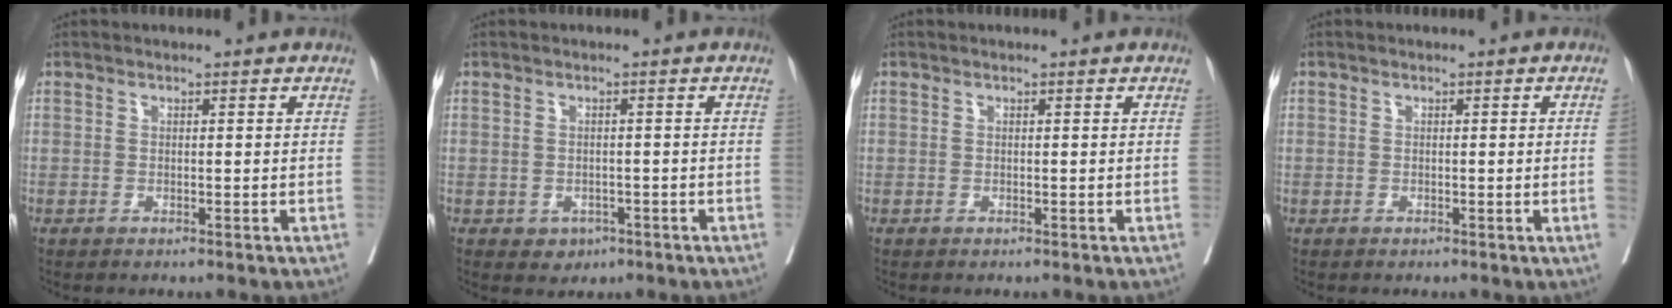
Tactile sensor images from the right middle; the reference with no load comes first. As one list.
[{"total": 2.4, "force": [-1.2, 1.9, 0.8], "torque": [-0.004, 0.006, -0.007]}, {"total": 0.0}, {"total": 0.8, "force": [-0.1, 0.0, 0.8], "torque": [-0.012, 0.003, 0.000]}]